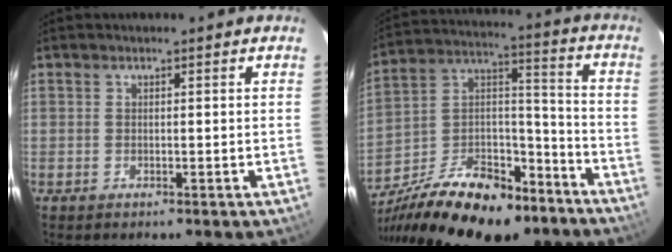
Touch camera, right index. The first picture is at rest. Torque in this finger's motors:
{"motor_torque": [1.14, -1.00, 0.79, 0.14]}